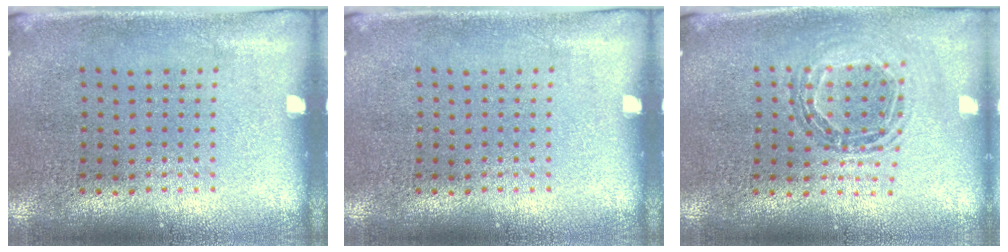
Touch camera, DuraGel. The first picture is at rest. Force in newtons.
{"total": 0.0}
{"total": 0.9, "press": 0.9, "slide": 0.1}